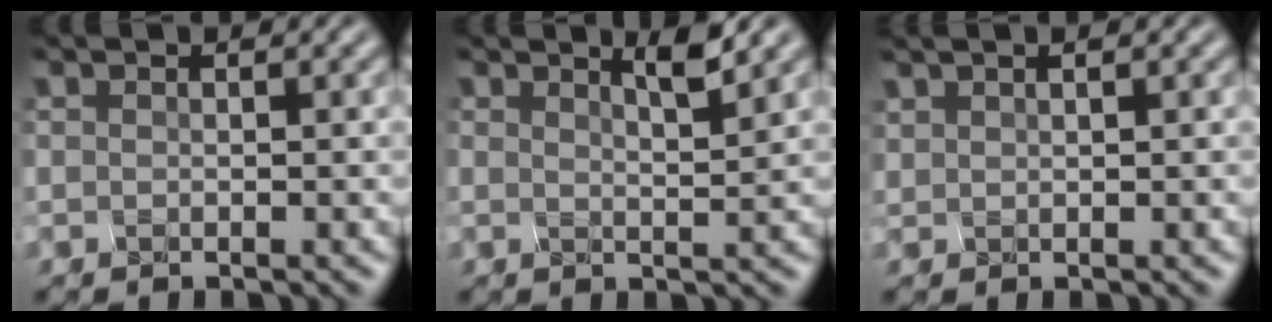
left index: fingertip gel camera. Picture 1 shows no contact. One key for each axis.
{"total": 1.9, "fx": 1.6, "fy": -0.1, "fz": 1.0, "tx": -0.012, "ty": 0.003, "tz": 0.030}
{"total": 1.9, "fx": 1.7, "fy": 0.4, "fz": 0.6, "tx": -0.002, "ty": 0.005, "tz": 0.023}